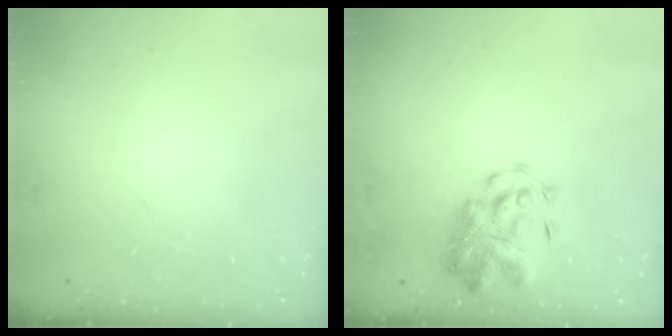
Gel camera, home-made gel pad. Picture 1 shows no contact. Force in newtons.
{"total": 3.7, "press": 3.5, "slide": 1.4}